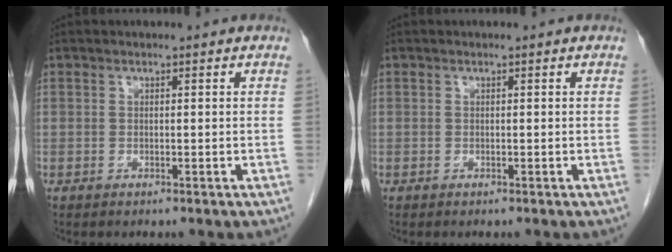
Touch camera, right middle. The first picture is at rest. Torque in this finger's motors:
{"motor_torque": [-0.23, -0.16, -0.10, -0.01]}